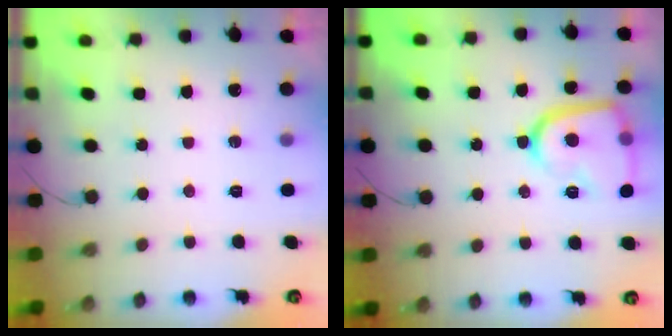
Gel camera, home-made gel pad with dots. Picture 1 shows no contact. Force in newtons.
{"total": 13.5, "press": 13.5, "slide": 0.6}